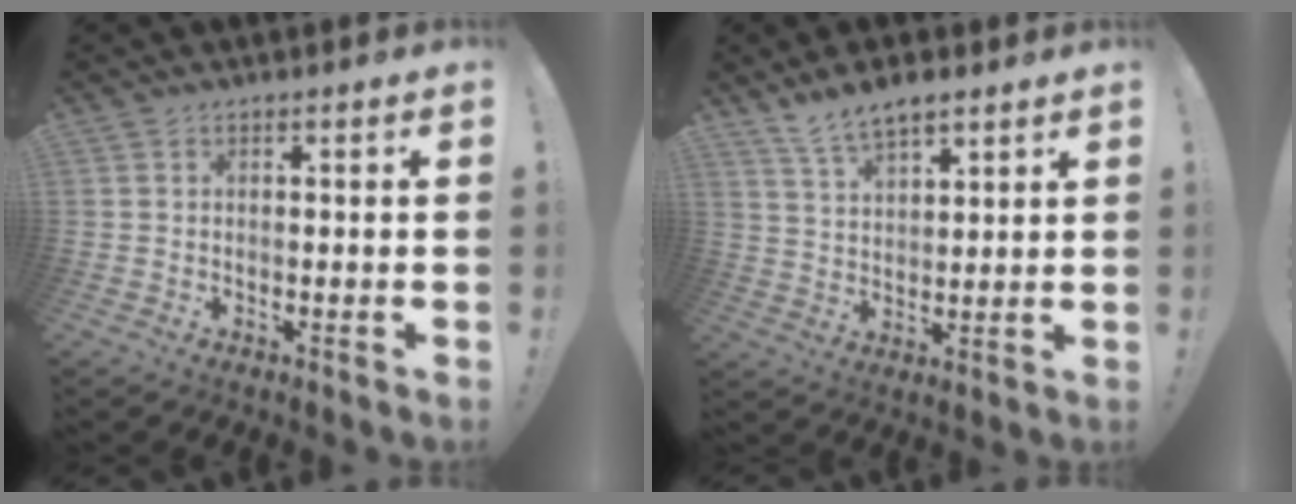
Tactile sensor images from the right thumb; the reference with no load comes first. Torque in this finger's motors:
{"motor_torque": [0.01, 0.04, 0.22, 0.18, 0.02]}